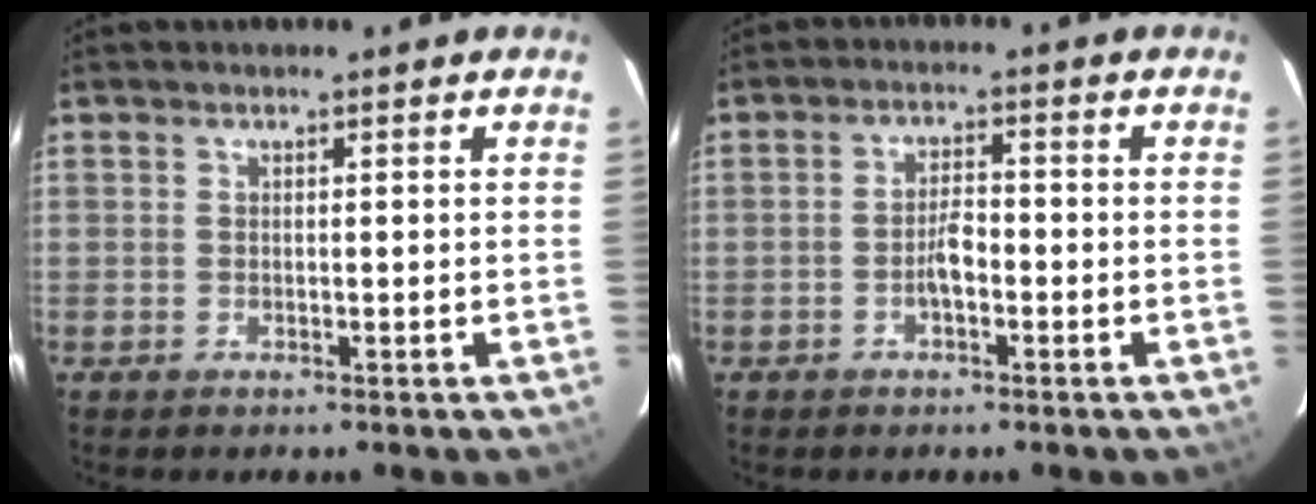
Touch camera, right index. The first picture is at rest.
{"total": 3.5, "force": [-1.5, 1.3, 2.8], "torque": [-0.055, 0.007, -0.025]}